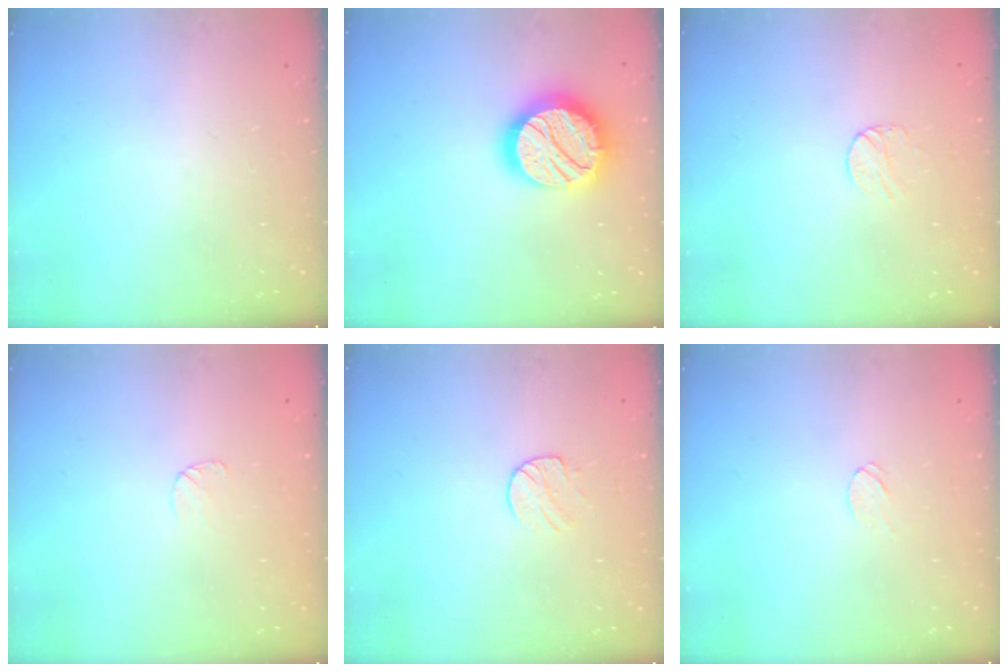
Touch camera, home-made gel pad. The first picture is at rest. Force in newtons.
{"total": 19.5, "press": 19.4, "slide": 1.2}
{"total": 6.1, "press": 6.1, "slide": 0.5}
{"total": 3.7, "press": 3.7, "slide": 0.4}
{"total": 6.7, "press": 6.7, "slide": 0.6}
{"total": 3.4, "press": 3.4, "slide": 0.3}